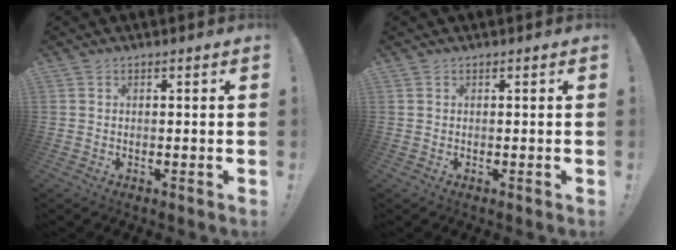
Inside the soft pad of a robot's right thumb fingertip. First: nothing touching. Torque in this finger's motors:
{"motor_torque": [0.14, 0.03, 0.19, -0.05, -0.02]}